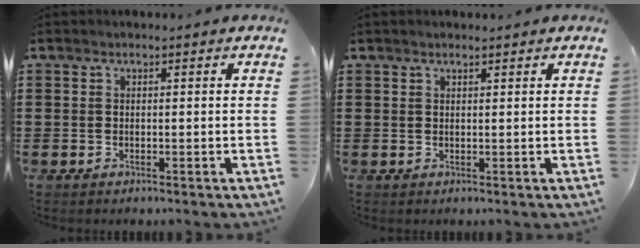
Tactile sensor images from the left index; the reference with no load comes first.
{"total": 0.7, "force": [0.6, 0.0, 0.4], "torque": [-0.008, -0.001, 0.012]}